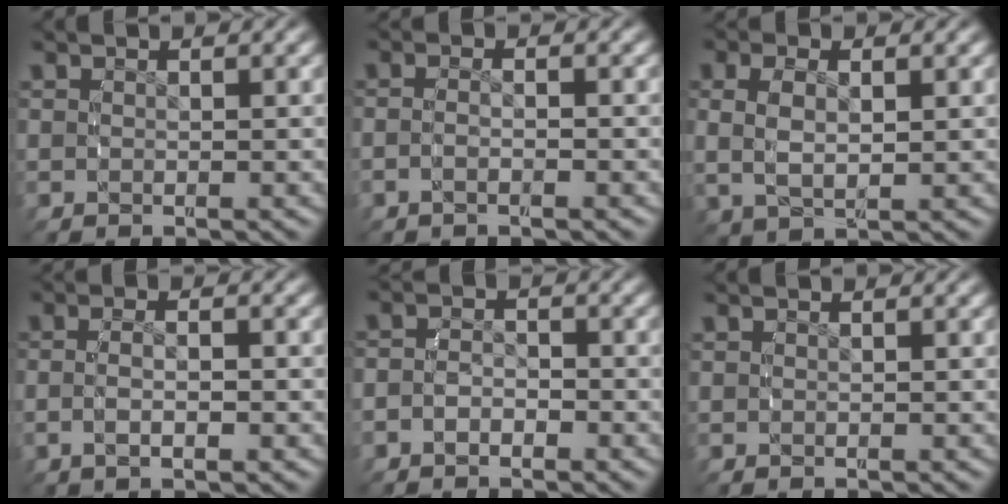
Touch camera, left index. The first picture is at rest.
{"total": 2.0, "force": [-1.0, 0.6, 1.6], "torque": [-0.037, 0.004, -0.020]}
{"total": 4.3, "force": [0.5, 2.8, 3.2], "torque": [-0.079, 0.003, 0.011]}
{"total": 3.0, "force": [-0.7, 1.0, 2.7], "torque": [-0.053, 0.006, -0.015]}
{"total": 3.1, "force": [-1.3, 2.5, 1.2], "torque": [-0.038, 0.000, -0.029]}
{"total": 0.0}